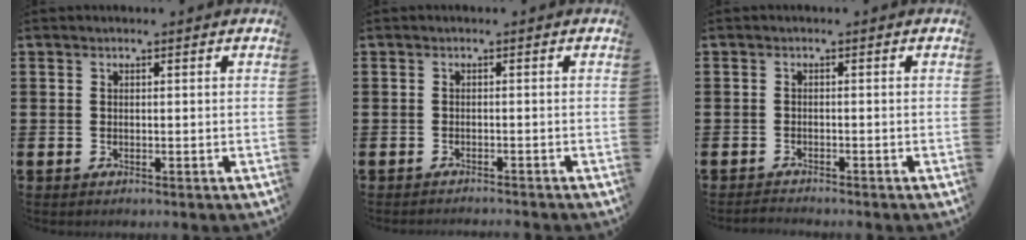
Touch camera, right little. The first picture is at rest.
{"total": 0.8, "force": [-0.8, -0.2, -0.1], "torque": [0.003, 0.000, -0.016]}
{"total": 1.0, "force": [-1.0, 0.0, 0.0], "torque": [-0.003, -0.001, -0.020]}